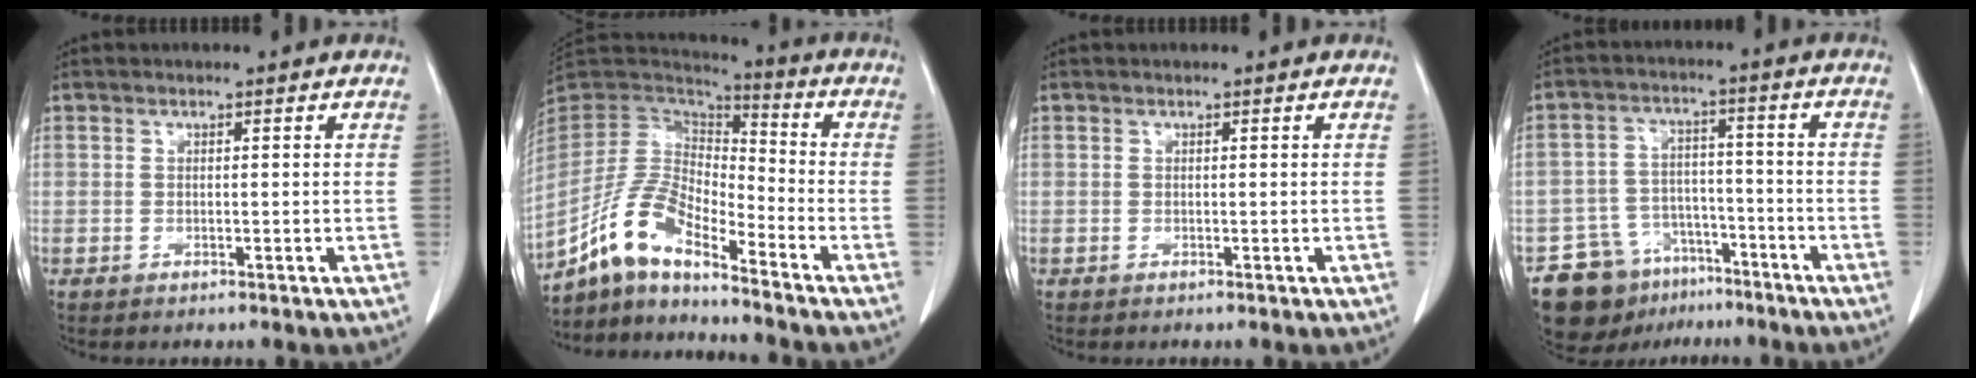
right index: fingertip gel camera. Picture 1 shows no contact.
{"total": 11.0, "force": [-8.9, 2.5, 5.9], "torque": [-0.136, 0.016, -0.173]}
{"total": 0.0}
{"total": 10.8, "force": [-7.4, 7.4, 3.0], "torque": [-0.057, 0.031, -0.113]}